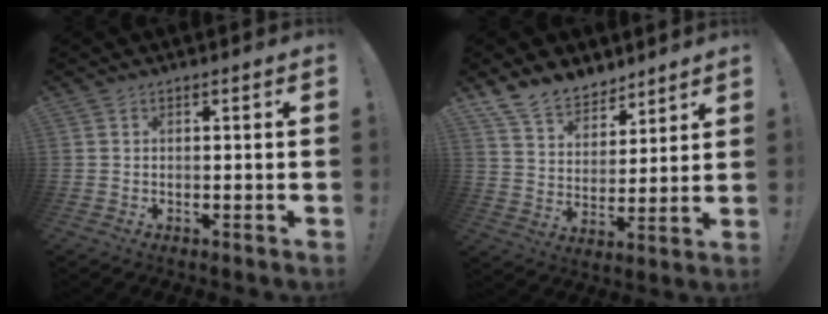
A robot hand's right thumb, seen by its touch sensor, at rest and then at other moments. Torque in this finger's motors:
{"motor_torque": [0.73, 1.31, 0.78, 0.68, 0.01]}